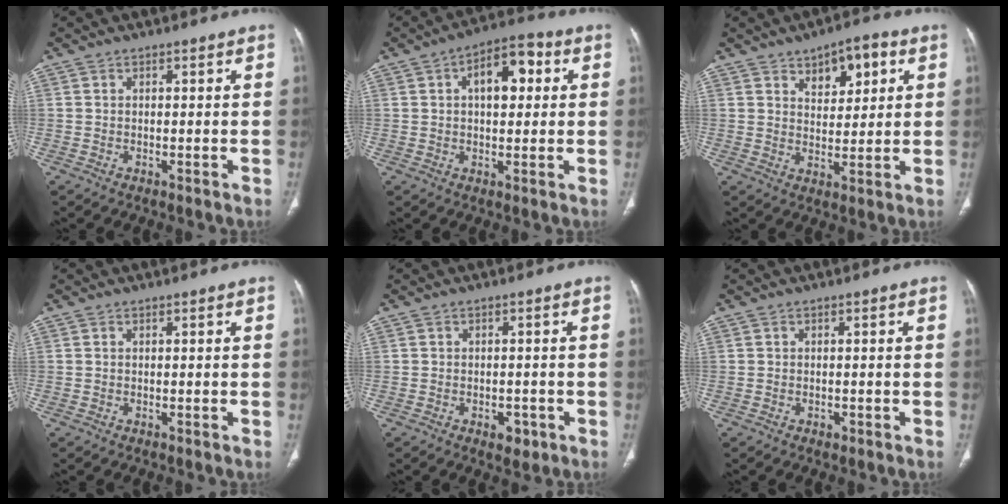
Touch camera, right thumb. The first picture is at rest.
{"total": 9.8, "force": [2.4, 5.3, 7.9], "torque": [-0.095, 0.019, 0.028]}
{"total": 8.4, "force": [4.1, 4.5, 5.8], "torque": [-0.053, -0.017, 0.058]}
{"total": 0.0}
{"total": 3.2, "force": [-1.4, 2.0, 1.9], "torque": [-0.012, 0.003, -0.014]}
{"total": 0.8, "force": [-0.4, 0.7, 0.3], "torque": [-0.002, 0.002, -0.005]}